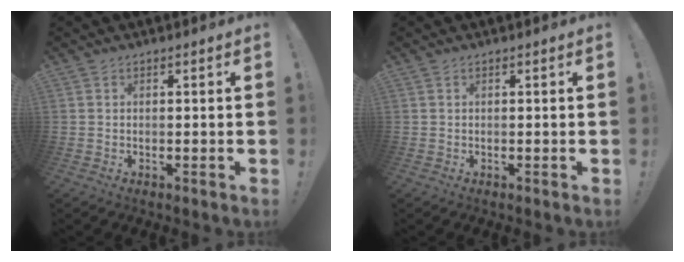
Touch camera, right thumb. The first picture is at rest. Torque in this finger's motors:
{"motor_torque": [0.00, 0.00, -0.01, 0.01, 0.02]}